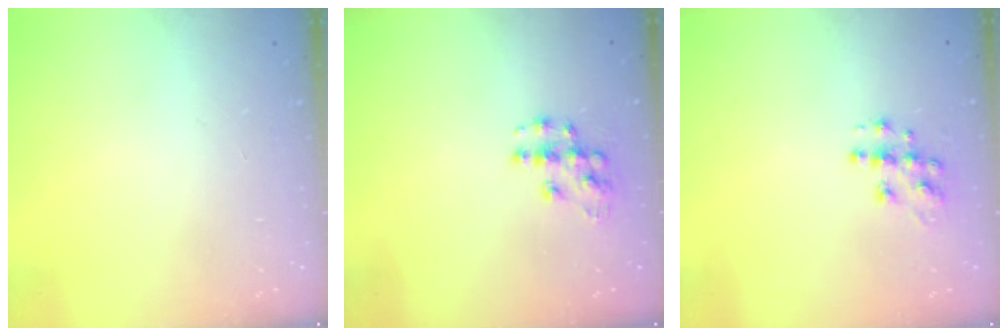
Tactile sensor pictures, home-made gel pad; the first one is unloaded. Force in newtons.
{"total": 9.2, "press": 9.2, "slide": 0.5}
{"total": 9.5, "press": 9.5, "slide": 0.6}